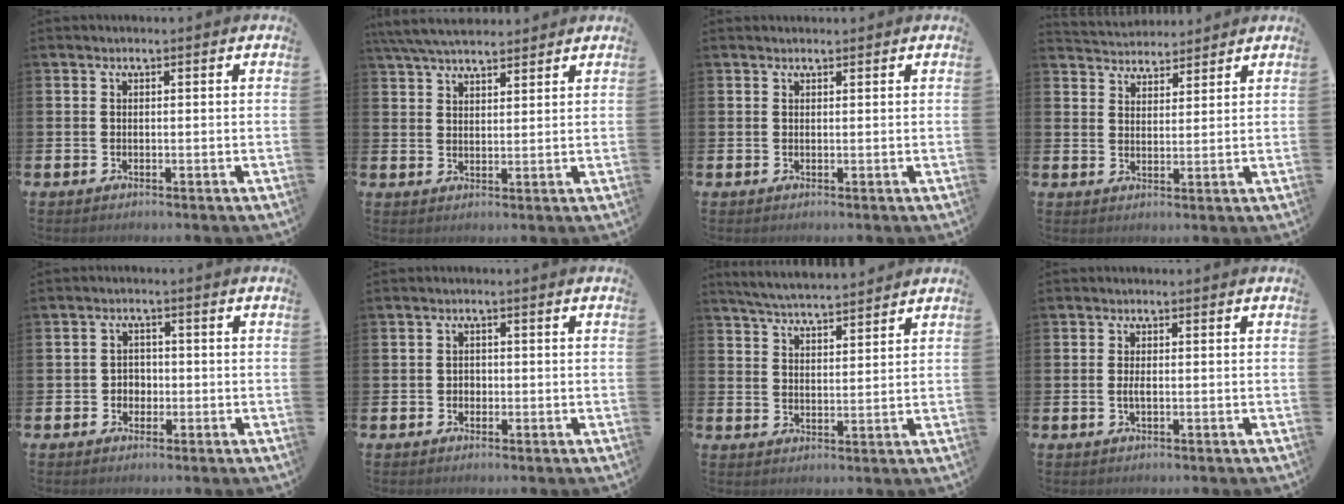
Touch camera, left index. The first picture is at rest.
{"total": 5.7, "force": [5.3, 1.2, 1.7], "torque": [-0.046, -0.015, 0.098]}
{"total": 0.6, "force": [0.6, 0.1, 0.1], "torque": [0.007, -0.002, 0.009]}
{"total": 3.9, "force": [3.8, 0.9, -0.4], "torque": [-0.012, -0.017, 0.071]}
{"total": 2.3, "force": [-0.7, 2.0, 0.7], "torque": [-0.010, 0.003, -0.019]}
{"total": 1.3, "force": [-0.4, 1.1, 0.4], "torque": [0.000, 0.004, -0.012]}
{"total": 5.0, "force": [5.0, 0.2, 0.5], "torque": [-0.032, -0.026, 0.090]}
{"total": 1.3, "force": [-0.3, 0.4, 1.2], "torque": [-0.022, 0.001, -0.007]}